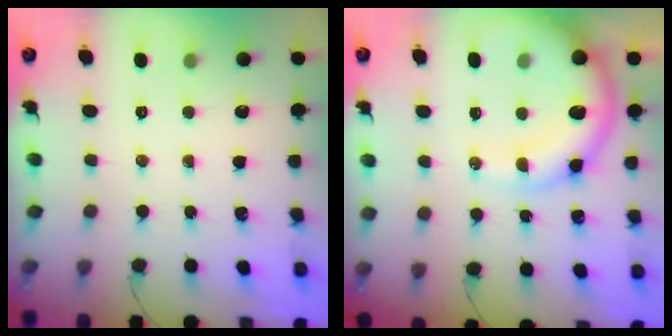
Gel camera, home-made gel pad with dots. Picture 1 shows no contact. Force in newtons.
{"total": 13.4, "press": 13.1, "slide": 3.0}